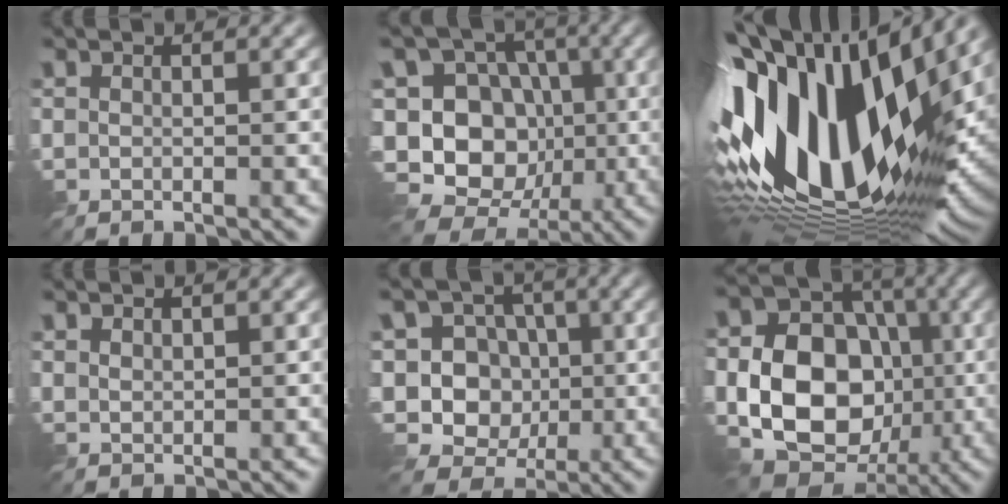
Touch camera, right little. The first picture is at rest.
{"total": 15.3, "force": [-2.8, 13.5, 6.7], "torque": [-0.171, 0.039, -0.060]}
{"total": 19.6, "force": [2.2, 10.1, 16.7], "torque": [-0.319, 0.013, 0.017]}
{"total": 0.9, "force": [0.8, 0.4, 0.3], "torque": [-0.006, 0.002, 0.016]}
{"total": 11.0, "force": [-0.3, 10.0, 4.4], "torque": [-0.121, 0.046, -0.037]}
{"total": 12.7, "force": [-2.2, 9.8, 7.8], "torque": [-0.122, -0.006, -0.056]}